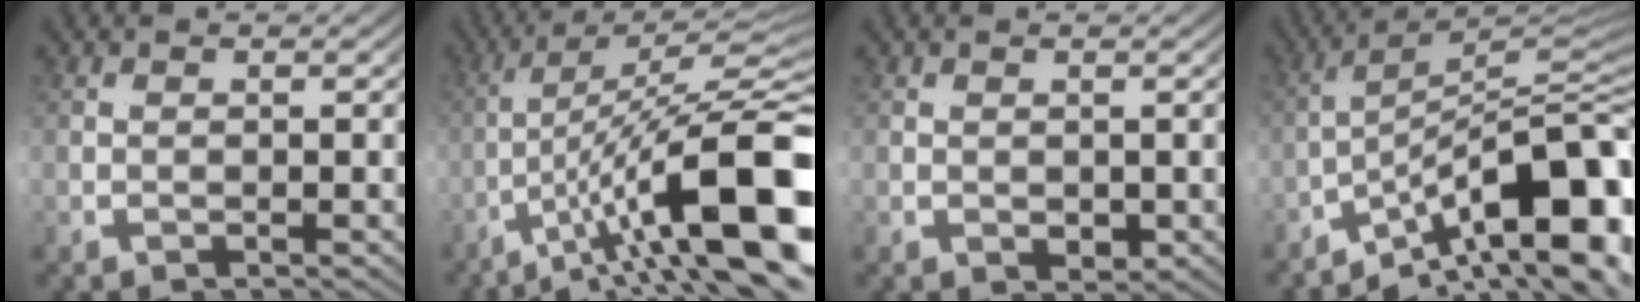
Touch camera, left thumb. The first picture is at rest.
{"total": 9.9, "force": [-2.7, 0.8, 9.5], "torque": [-0.126, 0.026, -0.060]}
{"total": 1.6, "force": [0.5, 0.7, 1.4], "torque": [-0.022, 0.002, 0.010]}
{"total": 10.6, "force": [-3.0, 3.0, 9.8], "torque": [-0.125, 0.017, -0.054]}